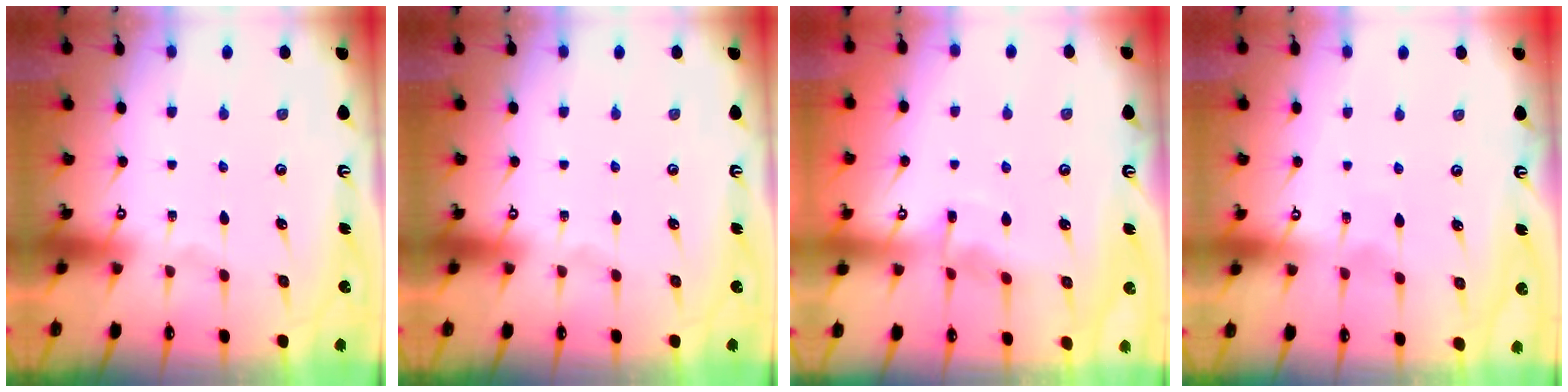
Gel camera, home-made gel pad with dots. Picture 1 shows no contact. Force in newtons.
{"total": 0.0}
{"total": 5.3, "press": 5.2, "slide": 0.7}
{"total": 4.9, "press": 4.9, "slide": 0.6}